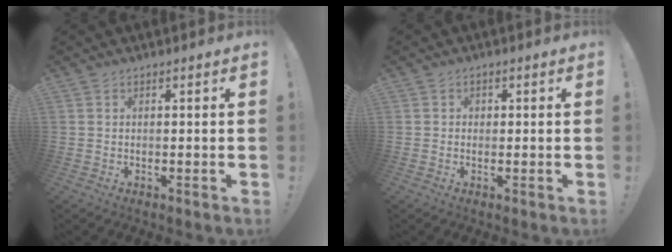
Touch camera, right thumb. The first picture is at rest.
{"total": 1.0, "force": [0.1, 1.0, 0.2], "torque": [0.002, 0.003, 0.000]}